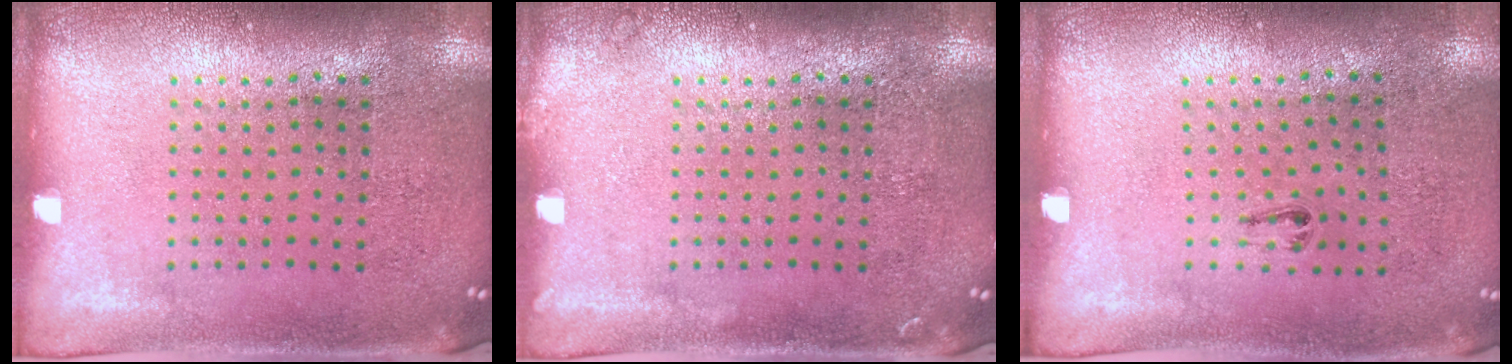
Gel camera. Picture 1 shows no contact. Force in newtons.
{"total": 0.5, "press": 0.5, "slide": 0.1}
{"total": 0.6, "press": 0.3, "slide": 0.5}